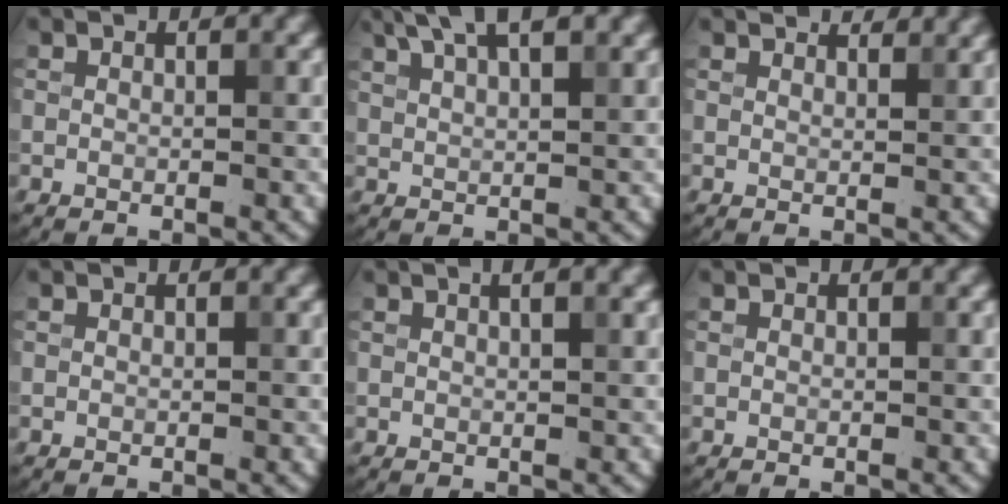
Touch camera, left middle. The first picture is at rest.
{"total": 5.4, "force": [3.9, 1.2, 3.5], "torque": [-0.069, 0.019, 0.071]}
{"total": 2.6, "force": [2.5, 0.3, 0.5], "torque": [-0.018, 0.009, 0.033]}
{"total": 0.0}
{"total": 1.5, "force": [1.0, 0.1, 1.1], "torque": [-0.016, 0.005, 0.020]}
{"total": 0.0}